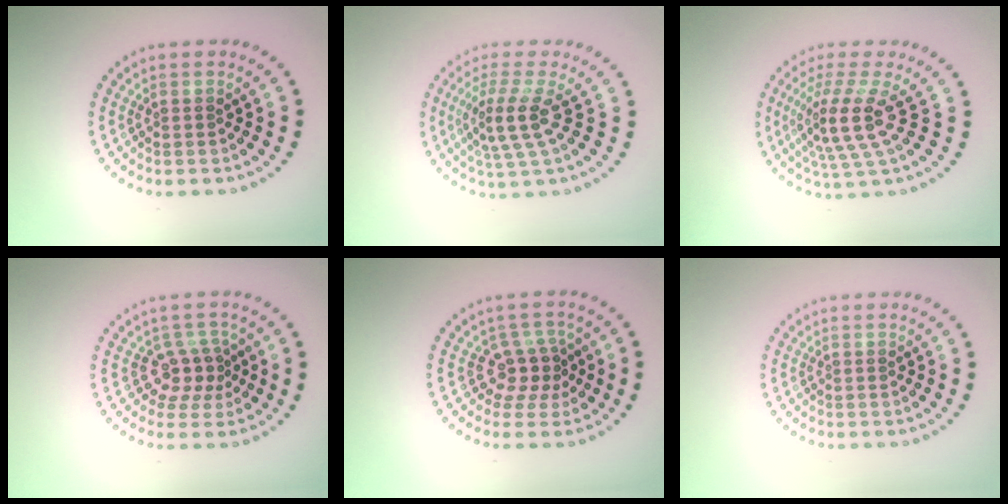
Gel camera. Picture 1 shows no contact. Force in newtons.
{"total": 3.8, "press": 3.1, "slide": 2.2}
{"total": 4.6, "press": 3.5, "slide": 3.1}
{"total": 2.8, "press": 2.1, "slide": 1.9}
{"total": 2.9, "press": 2.2, "slide": 1.9}
{"total": 0.0}